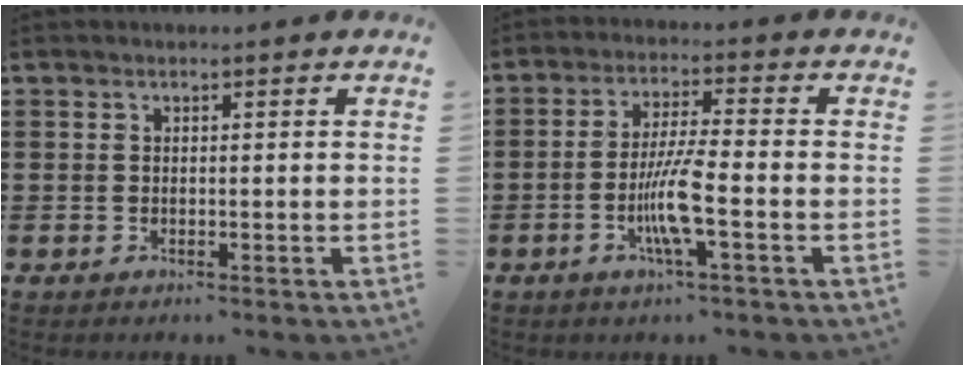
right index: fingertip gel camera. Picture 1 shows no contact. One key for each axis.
{"total": 7.2, "fx": -2.4, "fy": 0.7, "fz": 6.8, "tx": -0.142, "ty": -0.013, "tz": -0.050}